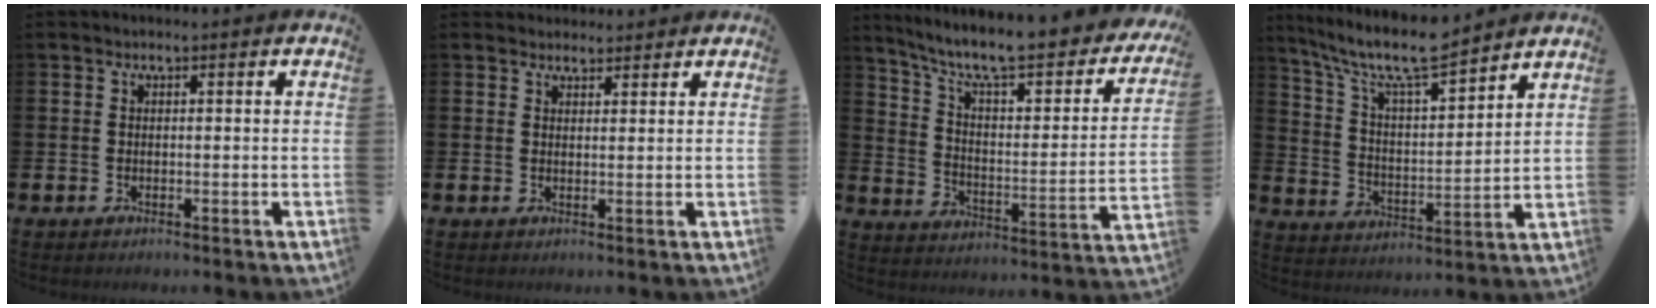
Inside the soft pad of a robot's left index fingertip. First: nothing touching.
{"total": 2.3, "force": [2.2, 0.8, -0.1], "torque": [0.006, -0.009, 0.039]}
{"total": 9.5, "force": [7.9, 2.2, 4.8], "torque": [-0.114, -0.062, 0.127]}
{"total": 9.9, "force": [8.8, 1.5, 4.4], "torque": [-0.115, -0.051, 0.152]}